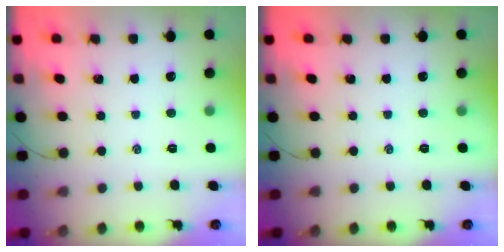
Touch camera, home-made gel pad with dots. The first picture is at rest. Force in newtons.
{"total": 0.0}